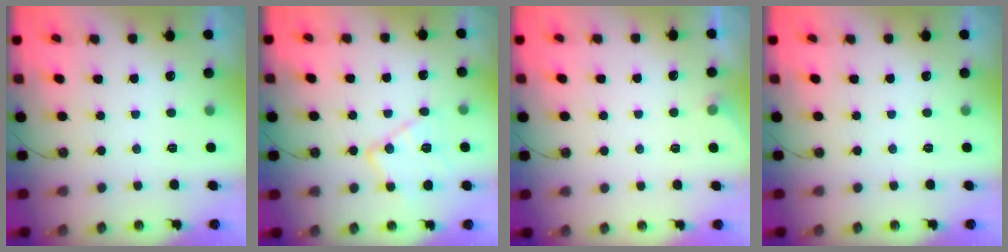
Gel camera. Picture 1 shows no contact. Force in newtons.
{"total": 13.2, "press": 13.2, "slide": 0.8}
{"total": 2.6, "press": 2.5, "slide": 0.5}
{"total": 0.0}